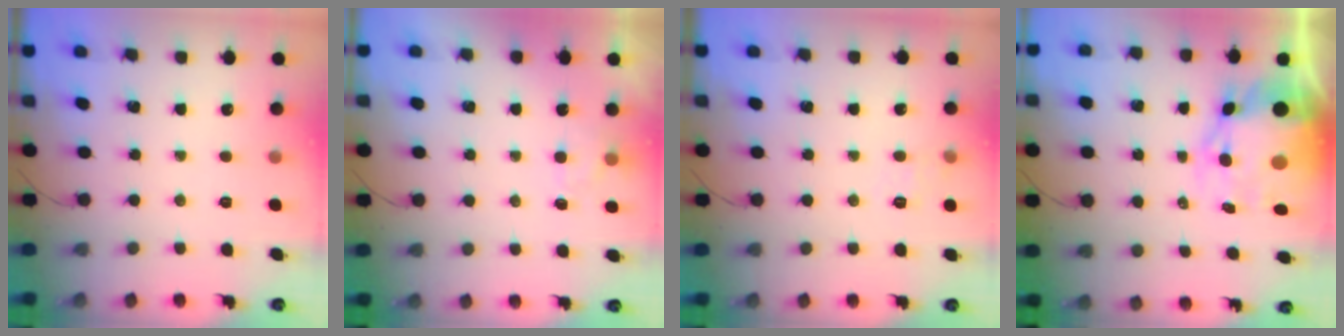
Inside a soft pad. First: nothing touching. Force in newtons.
{"total": 2.0, "press": 1.5, "slide": 1.3}
{"total": 5.6, "press": 5.4, "slide": 1.4}
{"total": 14.0, "press": 13.6, "slide": 3.6}